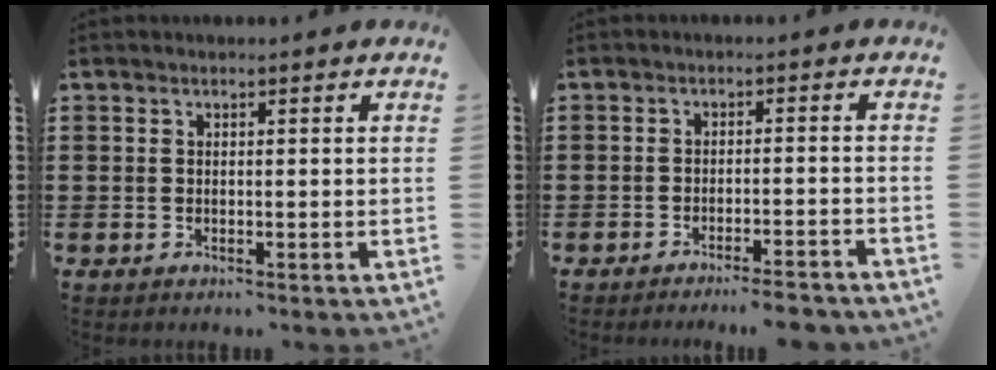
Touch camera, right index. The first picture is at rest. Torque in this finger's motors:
{"motor_torque": [1.12, -1.02, 0.44, 0.10]}